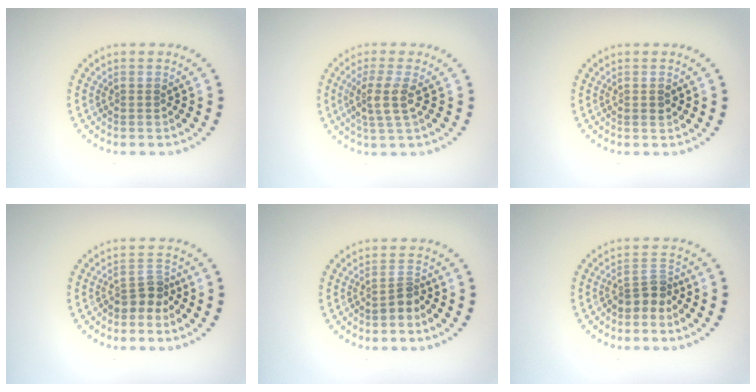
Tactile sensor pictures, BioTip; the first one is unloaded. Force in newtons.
{"total": 2.9, "press": 2.4, "slide": 1.6}
{"total": 0.9, "press": 0.9, "slide": 0.2}
{"total": 2.2, "press": 1.7, "slide": 1.4}
{"total": 1.7, "press": 1.2, "slide": 1.1}
{"total": 2.5, "press": 1.8, "slide": 1.6}